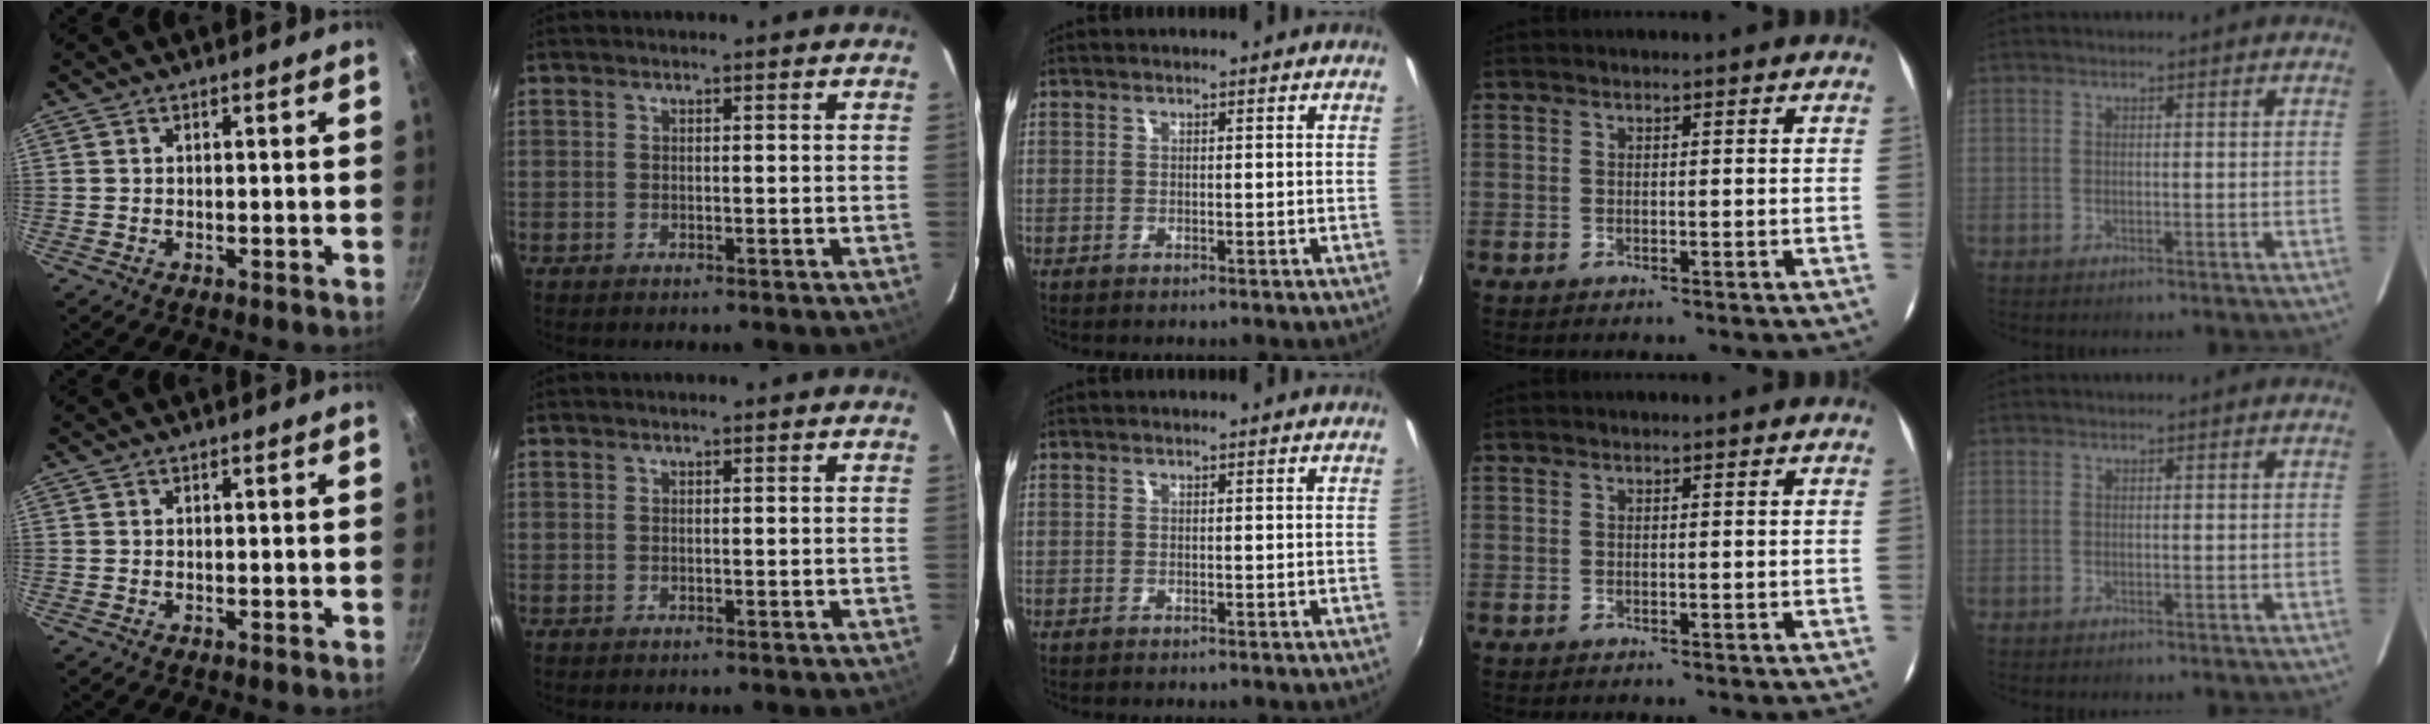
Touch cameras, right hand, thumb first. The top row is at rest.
{}